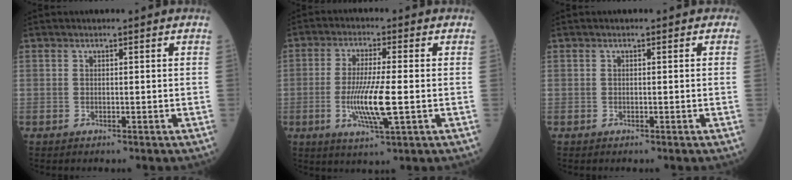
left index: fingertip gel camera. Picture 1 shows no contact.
{"total": 8.4, "force": [-1.6, 0.5, 8.2], "torque": [-0.165, -0.016, -0.031]}
{"total": 0.0}